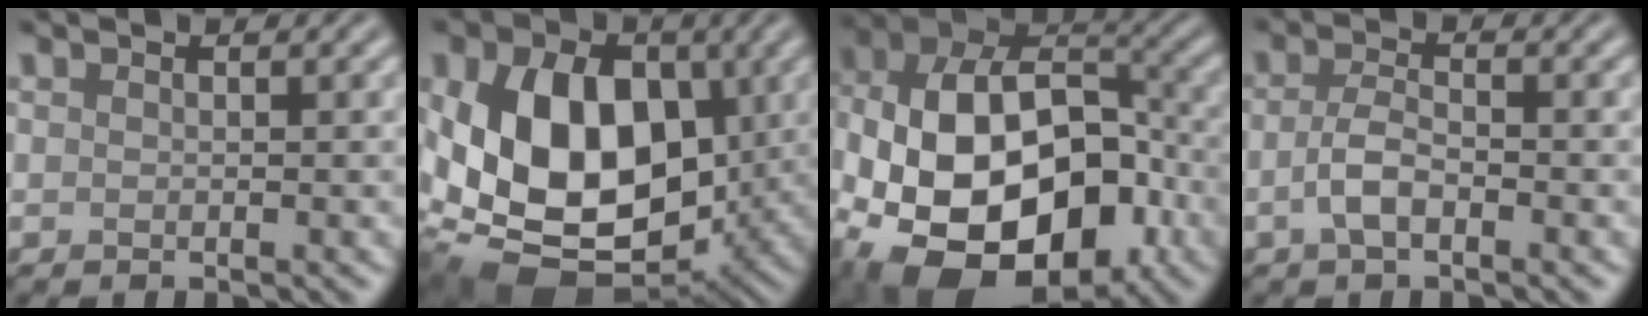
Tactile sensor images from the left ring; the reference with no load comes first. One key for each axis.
{"total": 14.6, "fx": 0.3, "fy": 9.9, "fz": 10.8, "tx": -0.196, "ty": -0.012, "tz": 0.001}
{"total": 16.8, "fx": -5.4, "fy": 10.3, "fz": 12.1, "tx": -0.196, "ty": -0.005, "tz": -0.091}
{"total": 2.7, "fx": -0.9, "fy": 1.1, "fz": 2.2, "tx": -0.047, "ty": 0.003, "tz": -0.025}